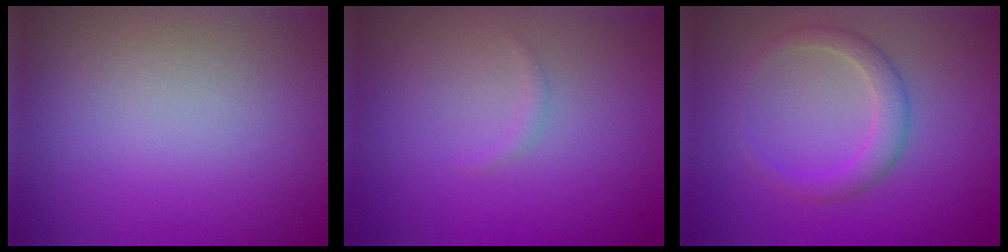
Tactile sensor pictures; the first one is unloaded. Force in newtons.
{"total": 0.6, "press": 0.6, "slide": 0.1}
{"total": 2.3, "press": 2.3, "slide": 0.1}